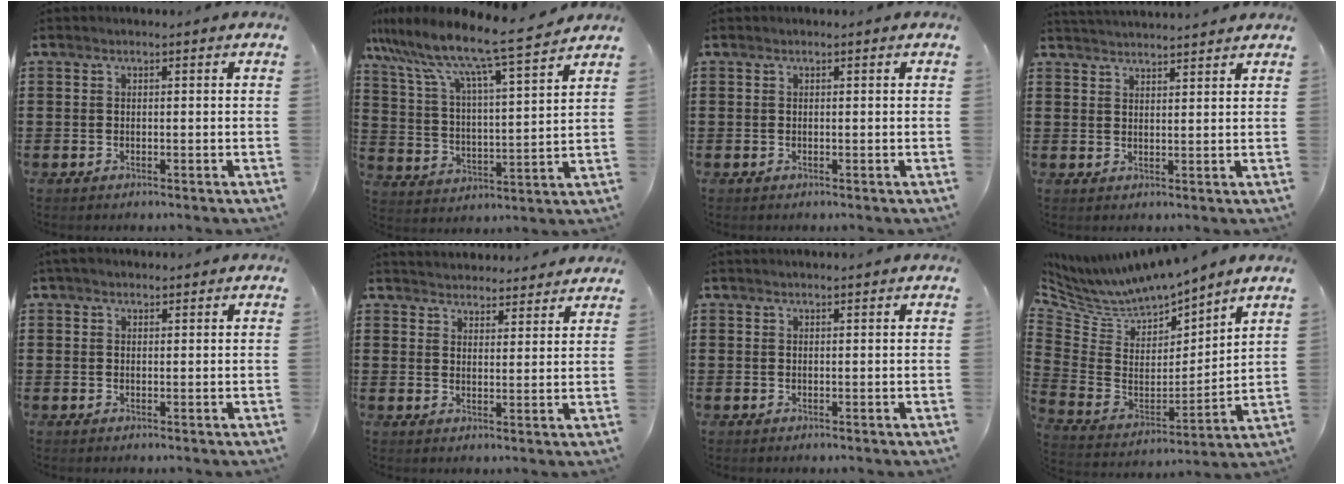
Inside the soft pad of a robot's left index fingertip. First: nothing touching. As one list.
[{"total": 8.9, "force": [7.7, 0.1, 4.4], "torque": [-0.118, -0.054, 0.124]}, {"total": 0.0}, {"total": 2.5, "force": [2.5, -0.3, 0.0], "torque": [-0.006, -0.007, 0.048]}, {"total": 1.4, "force": [1.1, 0.7, 0.4], "torque": [-0.010, 0.005, 0.022]}, {"total": 3.4, "force": [3.4, 0.0, -0.5], "torque": [-0.003, -0.016, 0.061]}, {"total": 0.7, "force": [0.6, -0.1, 0.2], "torque": [-0.004, -0.002, 0.013]}, {"total": 6.9, "force": [6.8, 1.1, 0.5], "torque": [-0.057, -0.058, 0.116]}]